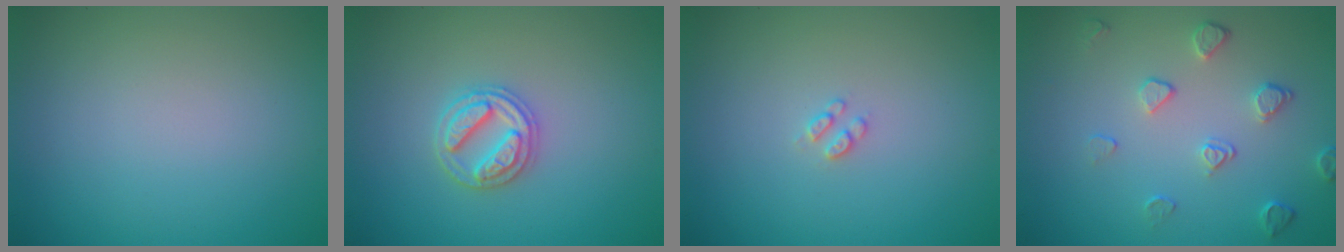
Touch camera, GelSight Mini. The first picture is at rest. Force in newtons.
{"total": 3.3, "press": 3.2, "slide": 0.5}
{"total": 1.0, "press": 0.9, "slide": 0.2}
{"total": 2.1, "press": 1.4, "slide": 1.5}